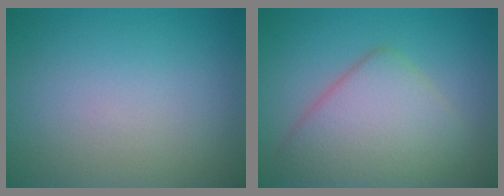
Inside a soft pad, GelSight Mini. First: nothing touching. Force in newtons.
{"total": 6.3, "press": 6.3, "slide": 0.2}